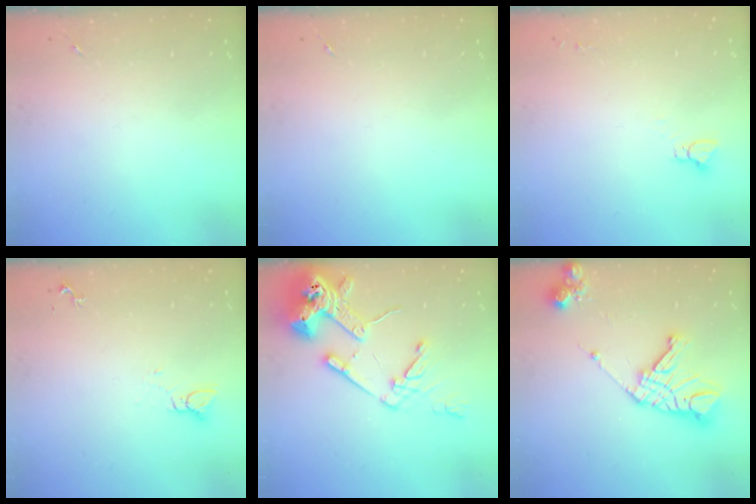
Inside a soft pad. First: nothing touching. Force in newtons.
{"total": 0.0}
{"total": 2.9, "press": 2.9, "slide": 0.2}
{"total": 2.8, "press": 2.8, "slide": 0.1}
{"total": 17.2, "press": 17.1, "slide": 2.2}
{"total": 16.3, "press": 16.2, "slide": 1.8}